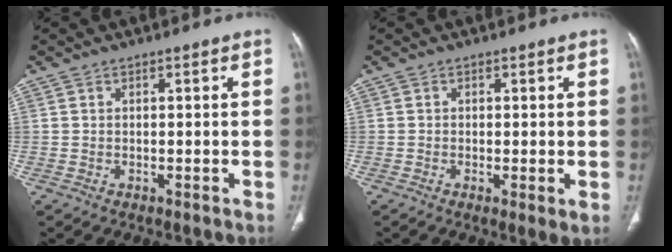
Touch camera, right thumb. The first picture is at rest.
{"total": 2.3, "force": [-0.3, 0.4, 2.2], "torque": [-0.046, -0.012, -0.010]}